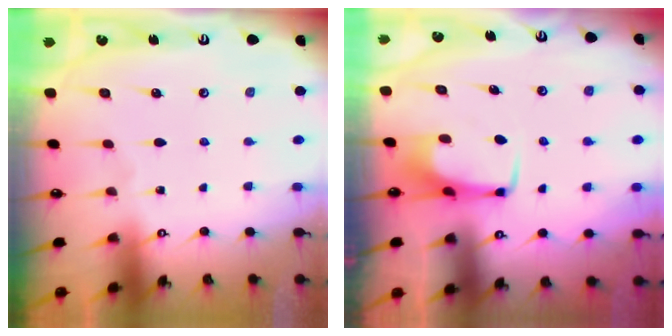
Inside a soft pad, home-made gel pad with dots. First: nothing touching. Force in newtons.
{"total": 3.5, "press": 3.5, "slide": 0.5}